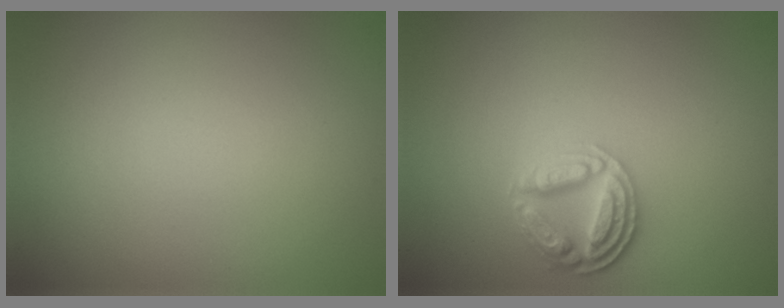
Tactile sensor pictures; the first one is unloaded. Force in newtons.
{"total": 4.0, "press": 3.2, "slide": 2.5}